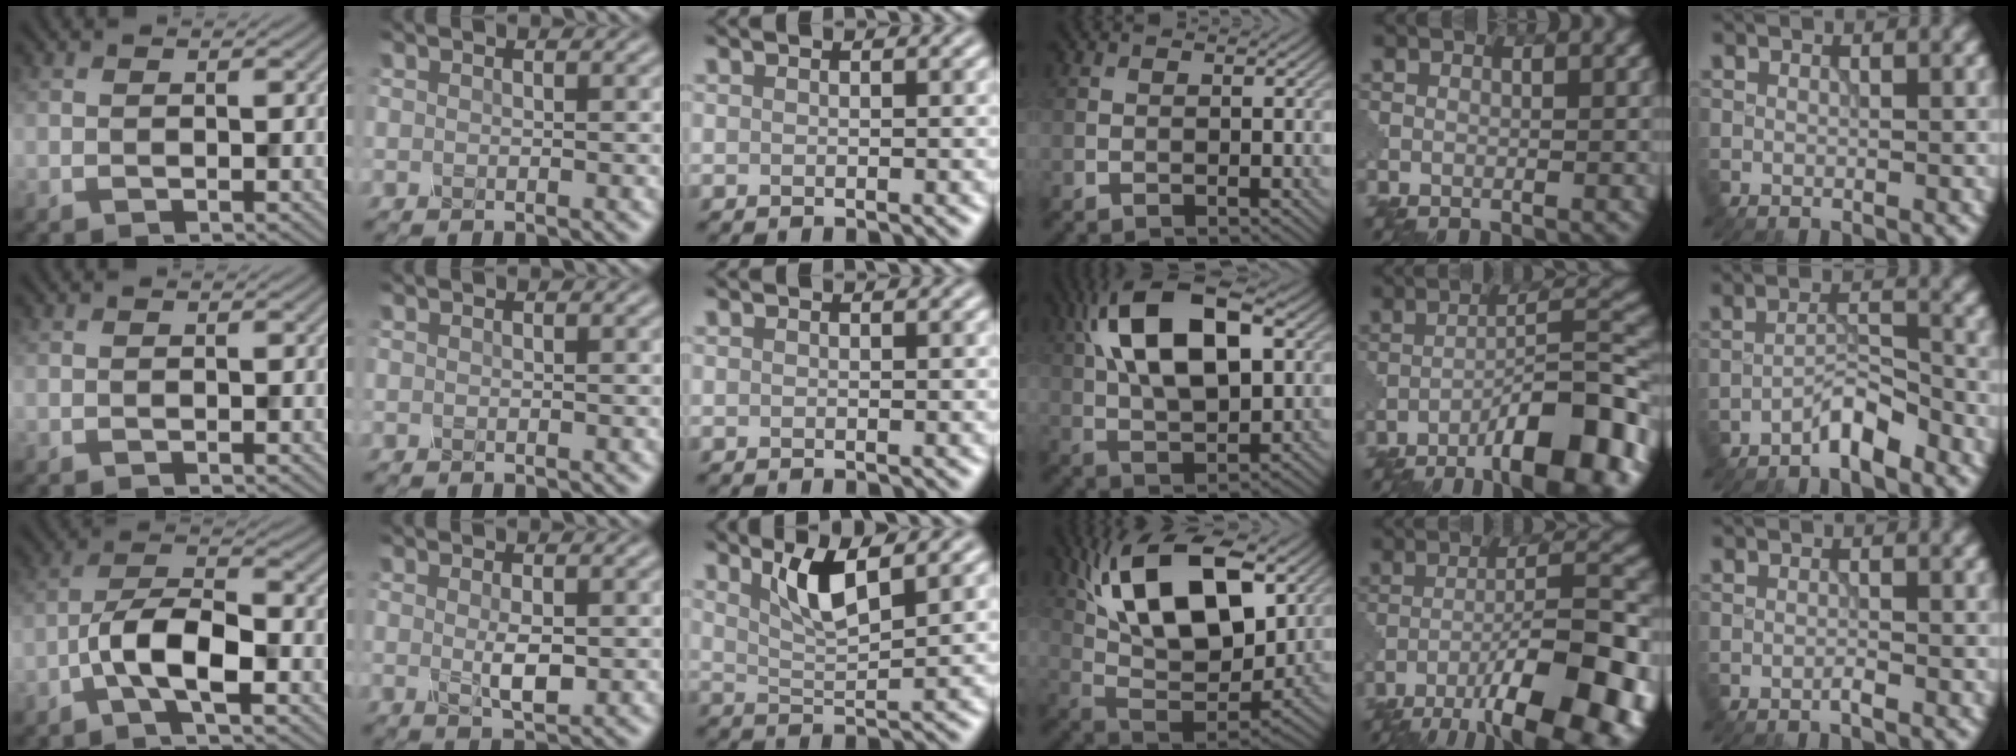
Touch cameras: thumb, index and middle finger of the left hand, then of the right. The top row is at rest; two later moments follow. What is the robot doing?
{"motion": "disassemble", "object": "glue stick"}